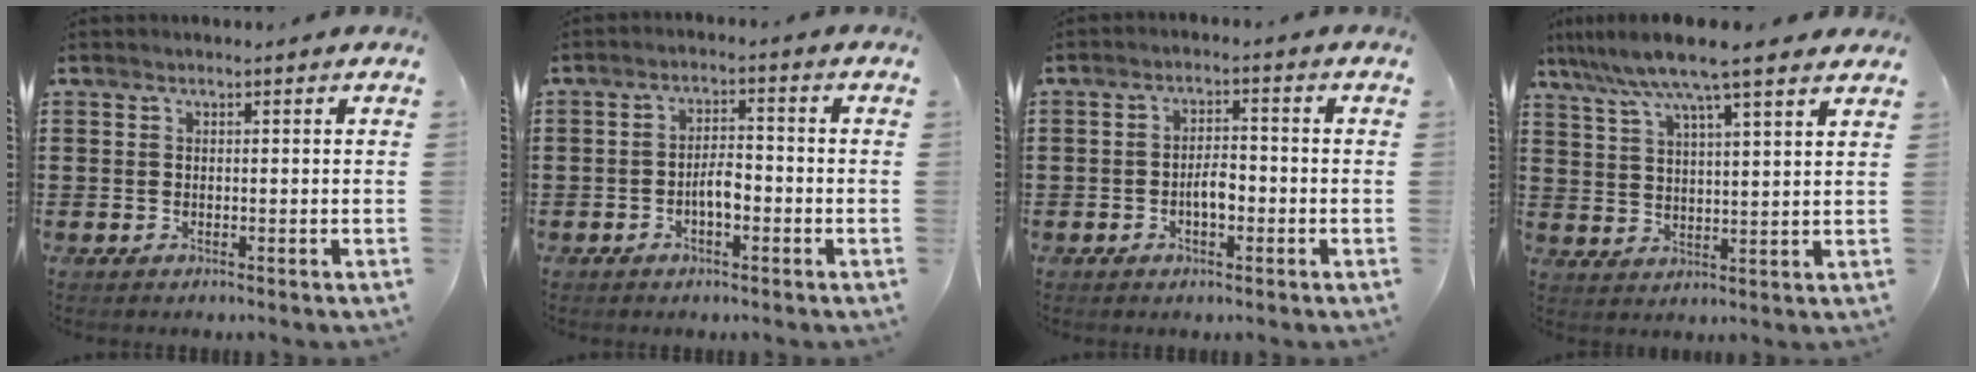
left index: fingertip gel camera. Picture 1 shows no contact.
{"total": 3.7, "force": [-1.4, 1.4, 3.2], "torque": [-0.064, 0.006, -0.029]}
{"total": 3.5, "force": [-1.0, 1.4, 3.0], "torque": [-0.055, 0.006, -0.020]}
{"total": 8.4, "force": [6.8, 0.1, 4.9], "torque": [-0.115, -0.020, 0.120]}